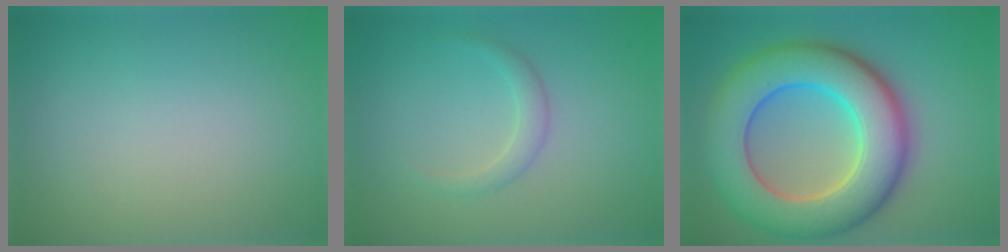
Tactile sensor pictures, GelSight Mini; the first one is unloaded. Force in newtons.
{"total": 1.5, "press": 1.5, "slide": 0.1}
{"total": 11.7, "press": 11.7, "slide": 0.4}